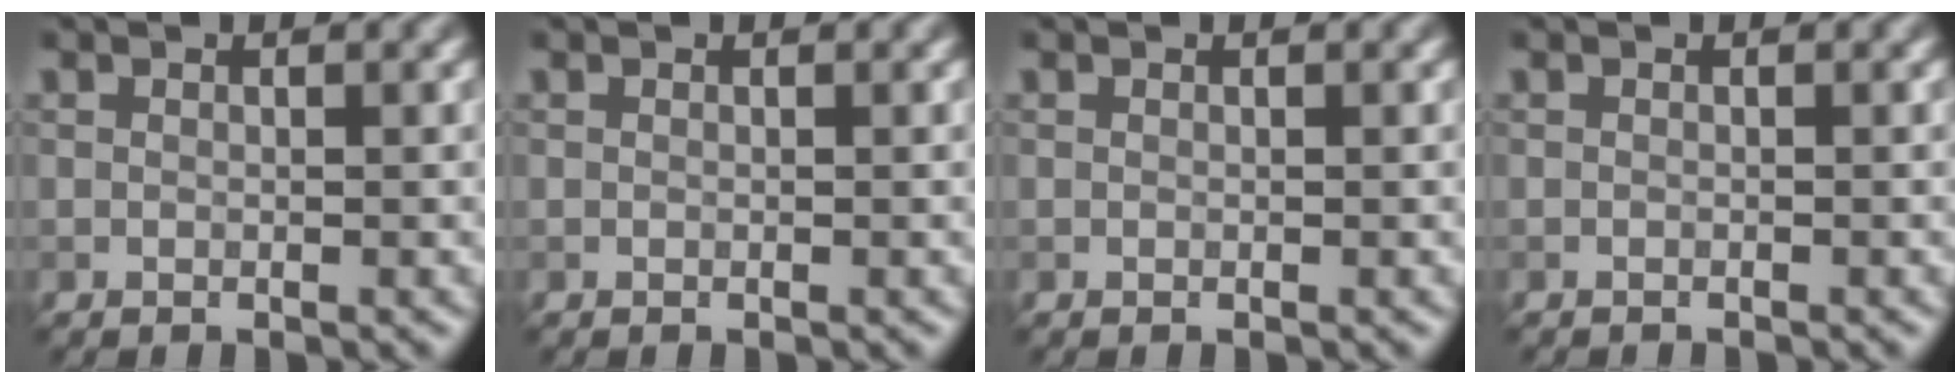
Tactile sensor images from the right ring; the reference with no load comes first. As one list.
[{"total": 0.0}, {"total": 0.0}, {"total": 0.6, "force": [-0.6, 0.0, 0.0], "torque": [0.003, -0.002, -0.010]}]